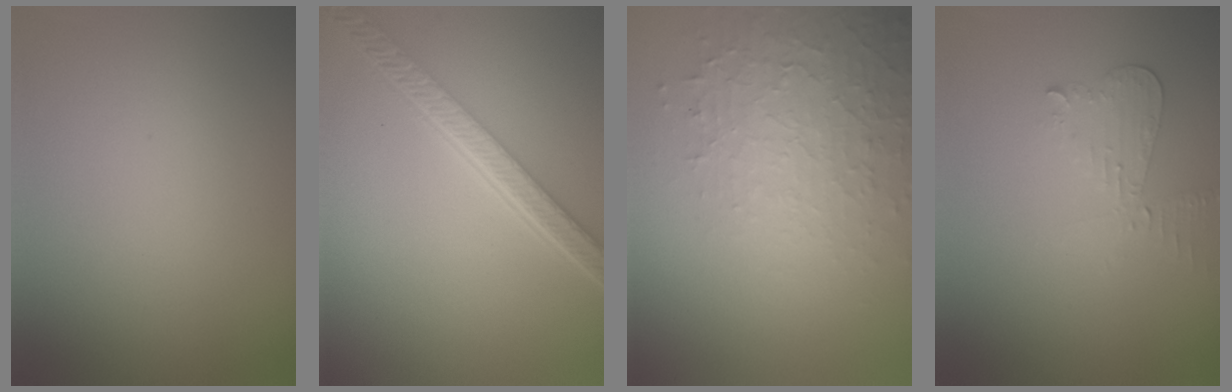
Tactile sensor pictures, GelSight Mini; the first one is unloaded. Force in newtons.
{"total": 5.4, "press": 4.0, "slide": 3.6}
{"total": 4.9, "press": 3.2, "slide": 3.6}
{"total": 2.1, "press": 2.1, "slide": 0.1}